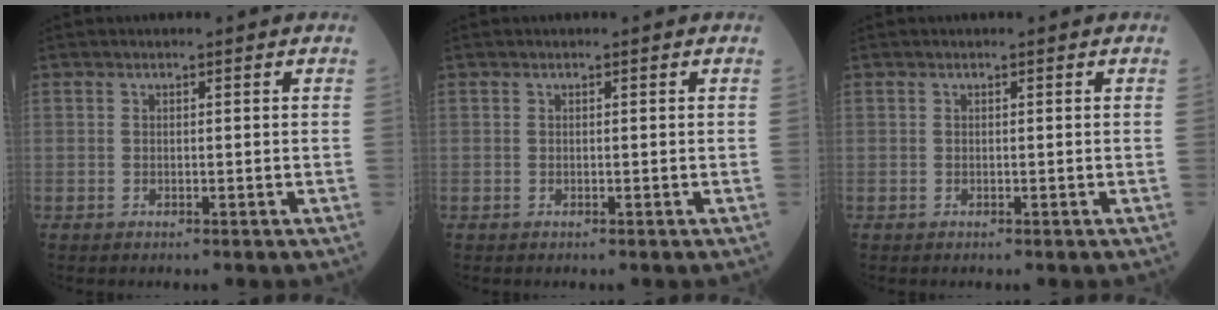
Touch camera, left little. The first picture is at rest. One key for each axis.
{"total": 0.0}
{"total": 0.0}